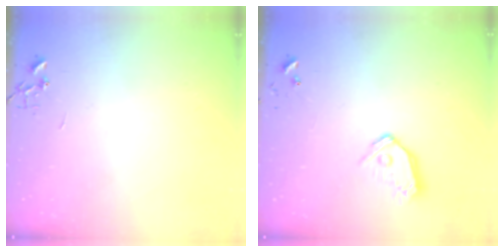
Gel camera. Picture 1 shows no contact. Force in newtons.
{"total": 10.1, "press": 10.1, "slide": 1.2}